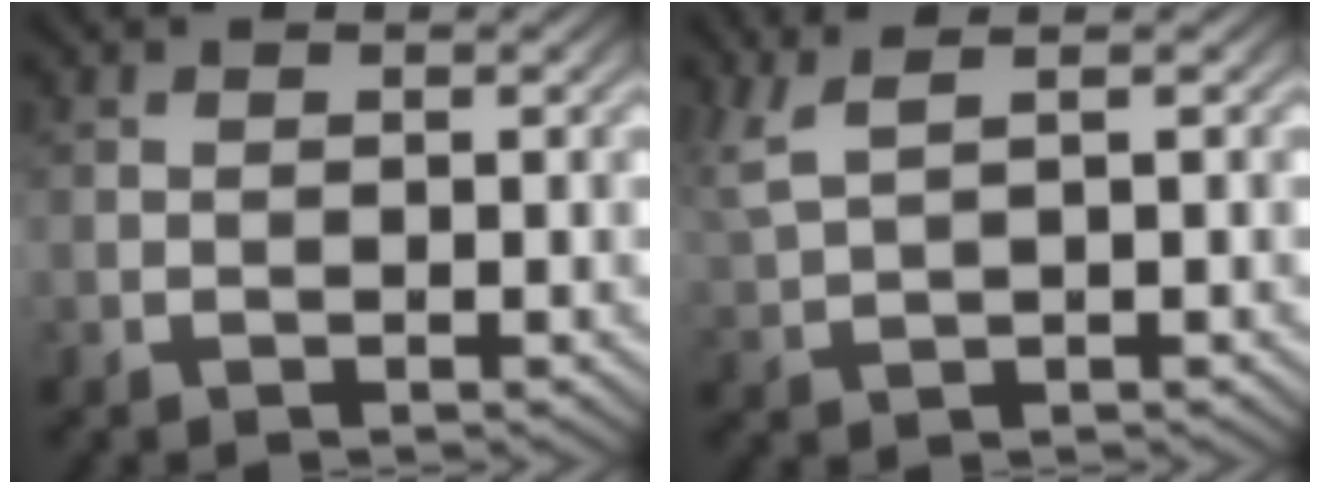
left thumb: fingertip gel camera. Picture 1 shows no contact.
{"total": 3.8, "force": [2.5, 0.8, 2.7], "torque": [-0.056, 0.015, 0.050]}